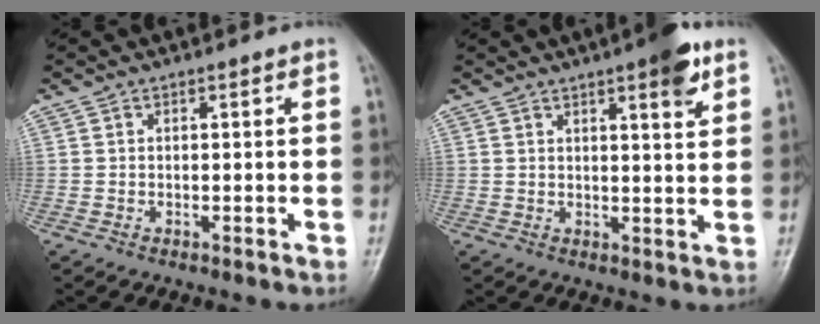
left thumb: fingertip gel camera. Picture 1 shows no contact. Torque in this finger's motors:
{"motor_torque": [0.98, 0.80, 0.91, -0.38, 0.03]}